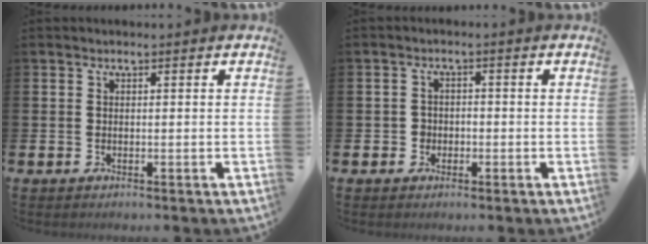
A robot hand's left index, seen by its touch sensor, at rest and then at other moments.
{"total": 1.8, "force": [-0.8, 1.6, 0.2], "torque": [-0.007, 0.003, -0.020]}